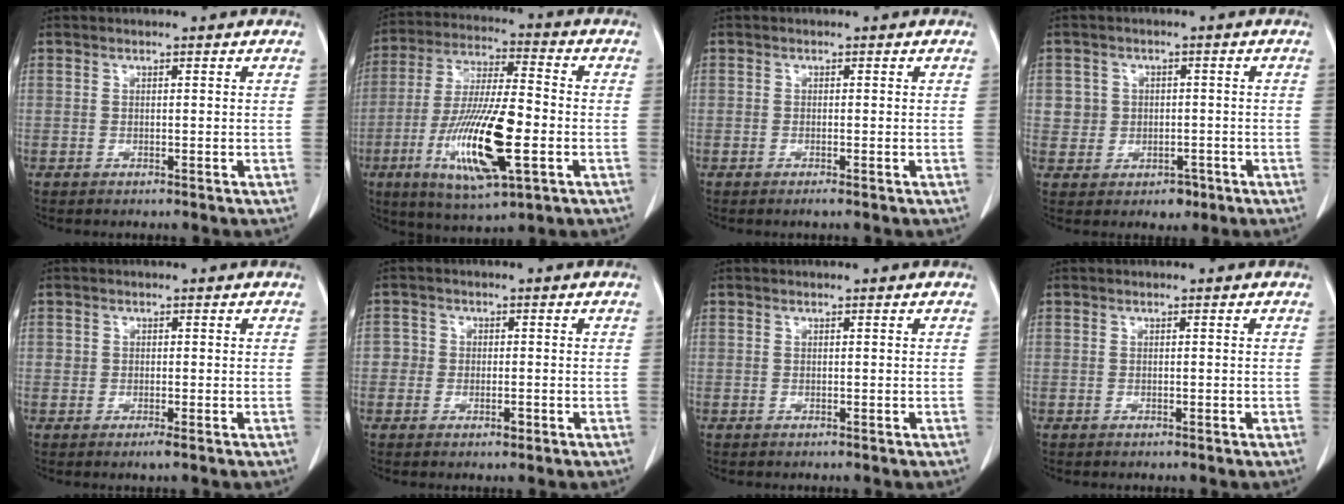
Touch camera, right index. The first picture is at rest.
{"total": 16.8, "force": [-4.8, 3.4, 15.8], "torque": [-0.313, -0.015, -0.080]}
{"total": 0.7, "force": [-0.5, -0.1, 0.5], "torque": [-0.007, 0.000, -0.006]}
{"total": 4.5, "force": [-0.8, 4.3, 1.3], "torque": [-0.001, 0.013, 0.002]}
{"total": 1.1, "force": [-0.4, 0.5, 0.9], "torque": [-0.010, 0.000, -0.003]}
{"total": 2.8, "force": [-0.8, 2.5, 1.1], "torque": [-0.004, 0.009, -0.014]}
{"total": 0.0}
{"total": 0.0}